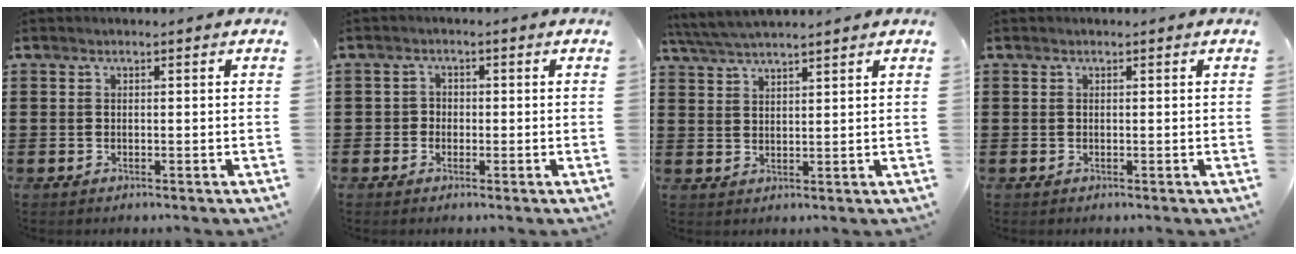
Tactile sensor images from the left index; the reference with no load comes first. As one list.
[{"total": 1.6, "force": [-0.5, 1.5, 0.2], "torque": [-0.011, 0.005, -0.013]}, {"total": 4.0, "force": [3.8, 0.0, 1.4], "torque": [-0.039, -0.008, 0.069]}, {"total": 0.0}]